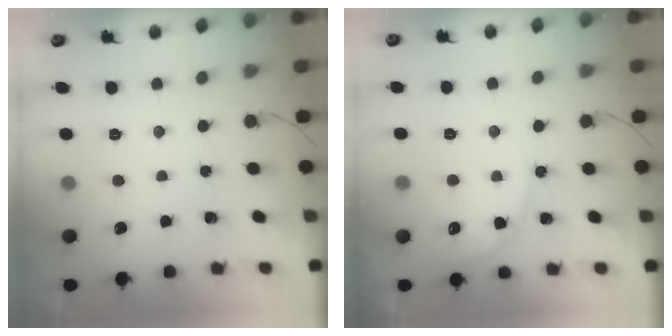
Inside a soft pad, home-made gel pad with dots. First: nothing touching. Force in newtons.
{"total": 6.6, "press": 6.6, "slide": 0.4}